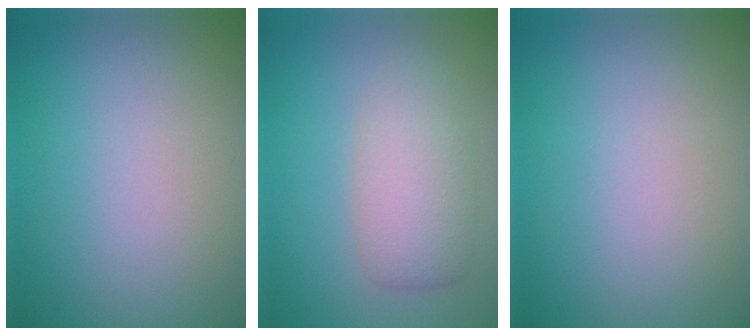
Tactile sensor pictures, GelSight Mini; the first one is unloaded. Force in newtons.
{"total": 4.0, "press": 4.0, "slide": 0.3}
{"total": 0.0}